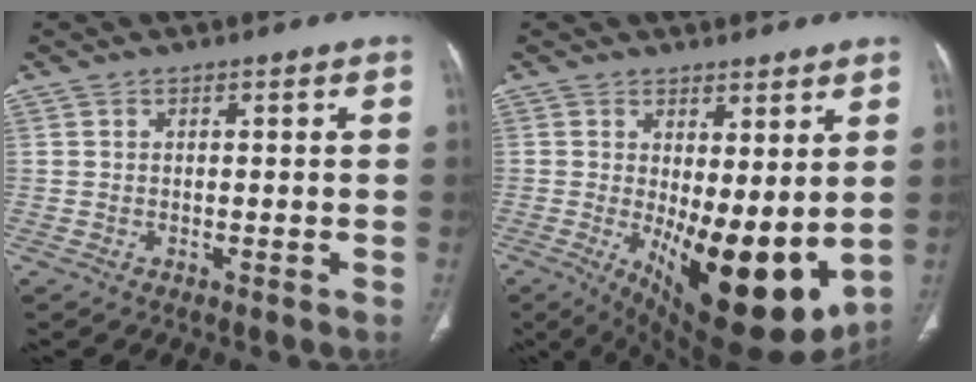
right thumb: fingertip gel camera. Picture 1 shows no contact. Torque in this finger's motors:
{"motor_torque": [1.36, 3.65, 0.99, 0.88, 0.52]}